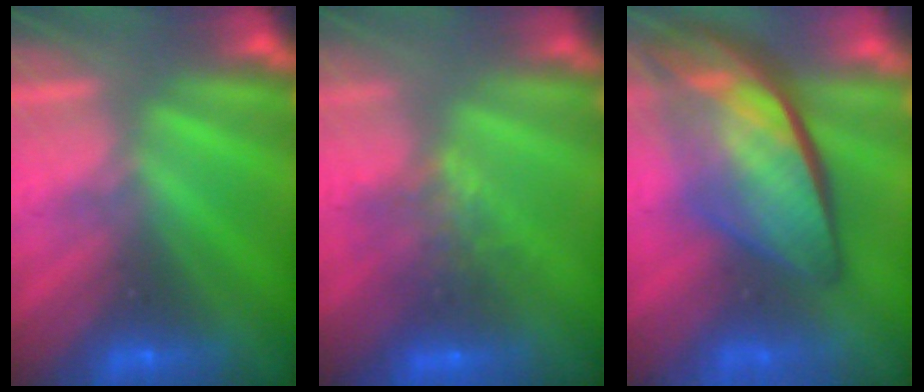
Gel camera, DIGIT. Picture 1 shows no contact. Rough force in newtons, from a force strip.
{"total": 6.9}
{"total": 7.6}